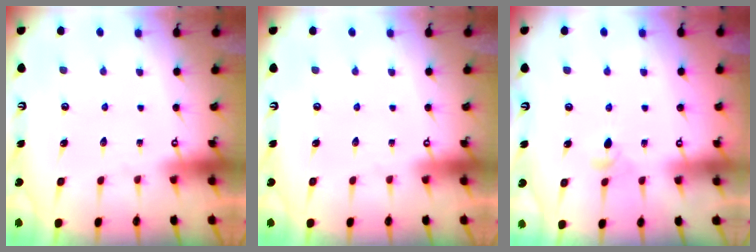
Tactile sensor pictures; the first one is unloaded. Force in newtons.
{"total": 0.0}
{"total": 3.3, "press": 3.2, "slide": 0.8}